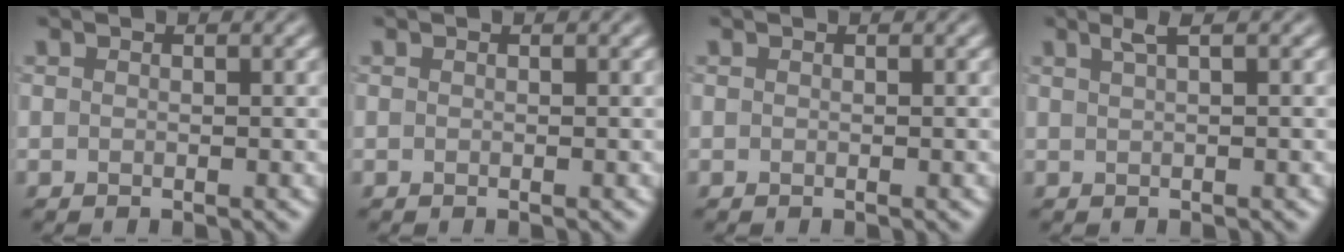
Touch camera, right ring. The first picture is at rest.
{"total": 0.0}
{"total": 0.0}
{"total": 1.1, "force": [0.7, -0.2, 0.8], "torque": [-0.020, 0.006, 0.013]}